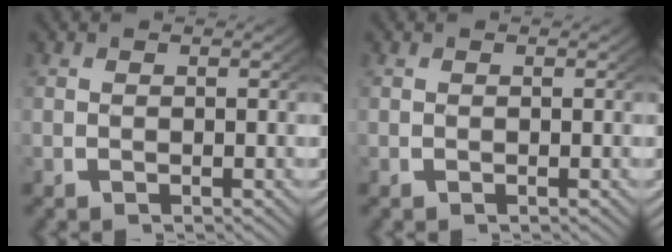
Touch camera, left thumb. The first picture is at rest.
{"total": 0.0}